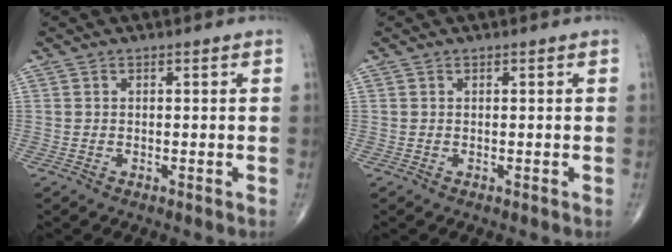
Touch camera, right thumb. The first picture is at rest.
{"total": 0.0}